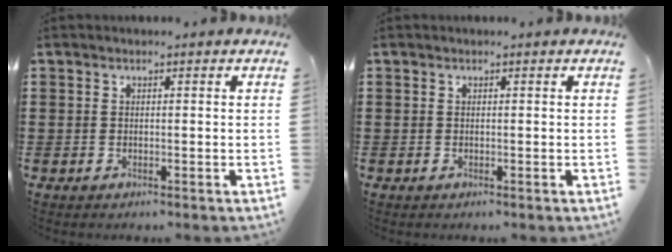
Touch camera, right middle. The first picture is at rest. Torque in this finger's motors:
{"motor_torque": [-0.06, 0.31, 0.01, -0.01]}